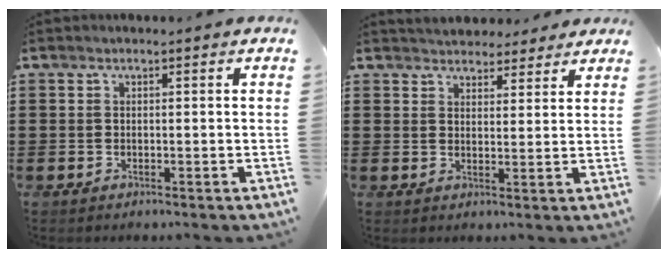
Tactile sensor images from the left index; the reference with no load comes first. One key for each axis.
{"total": 3.7, "fx": 3.5, "fy": 1.2, "fz": -0.1, "tx": -0.012, "ty": -0.008, "tz": 0.066}